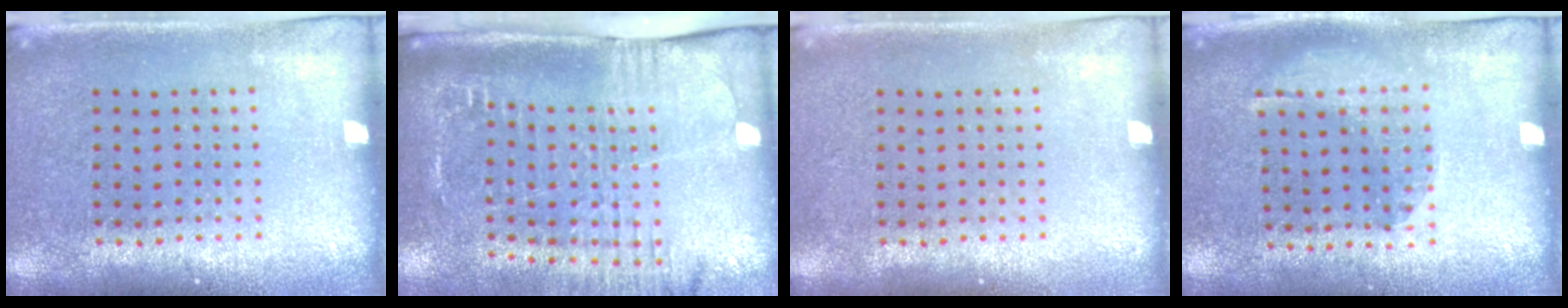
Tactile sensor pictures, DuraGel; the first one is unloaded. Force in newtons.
{"total": 2.6, "press": 2.1, "slide": 1.6}
{"total": 0.0}
{"total": 1.2, "press": 0.9, "slide": 0.9}